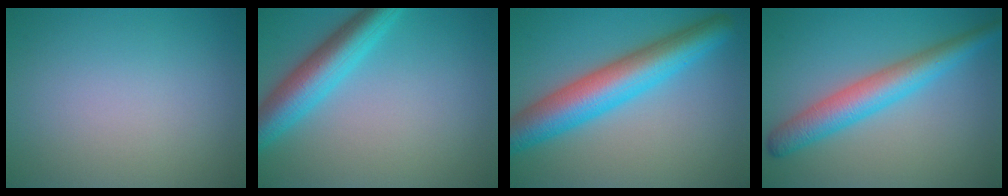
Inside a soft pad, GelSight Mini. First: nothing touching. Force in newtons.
{"total": 5.8, "press": 5.8, "slide": 0.2}
{"total": 8.0, "press": 8.0, "slide": 0.1}
{"total": 5.2, "press": 5.2, "slide": 0.1}